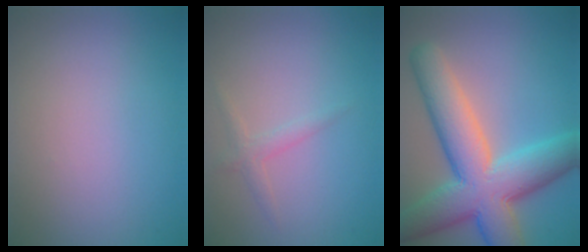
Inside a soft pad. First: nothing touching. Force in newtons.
{"total": 1.3, "press": 1.3, "slide": 0.0}
{"total": 10.8, "press": 10.8, "slide": 0.6}